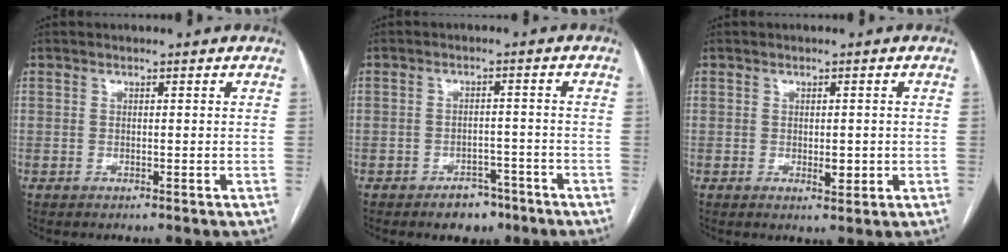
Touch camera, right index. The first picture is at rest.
{"total": 4.5, "force": [-3.1, 2.8, 1.7], "torque": [-0.016, 0.009, -0.038]}
{"total": 2.5, "force": [-0.2, 1.3, 2.1], "torque": [-0.028, -0.003, 0.002]}